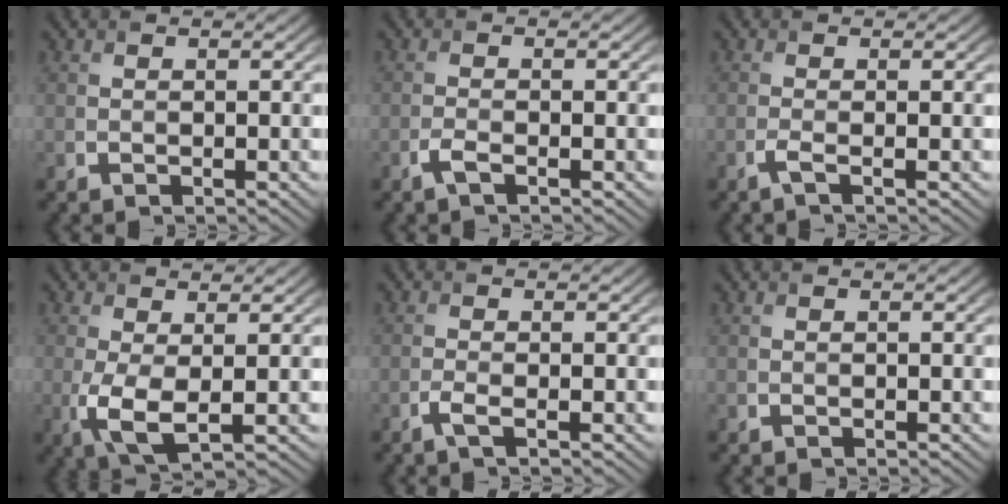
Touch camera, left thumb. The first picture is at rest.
{"total": 1.6, "force": [-1.0, 0.3, 1.2], "torque": [-0.029, 0.002, -0.023]}
{"total": 1.5, "force": [-0.7, 0.1, 1.4], "torque": [-0.027, 0.003, -0.022]}
{"total": 4.6, "force": [-0.2, 1.7, 4.2], "torque": [-0.106, -0.009, -0.003]}
{"total": 1.6, "force": [-0.8, 0.2, 1.4], "torque": [-0.031, 0.003, -0.022]}
{"total": 0.0}